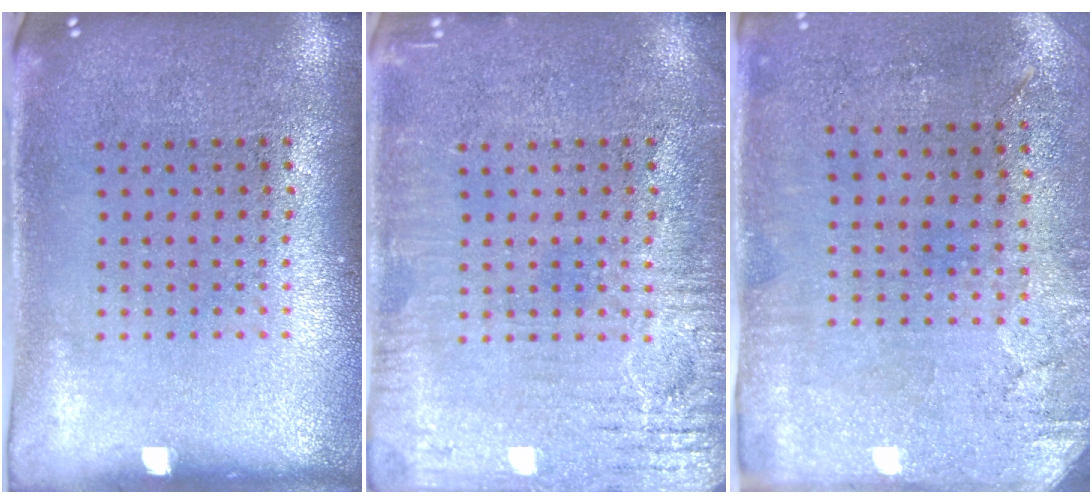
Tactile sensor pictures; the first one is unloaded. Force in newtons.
{"total": 3.6, "press": 3.6, "slide": 0.4}
{"total": 2.9, "press": 2.4, "slide": 1.7}